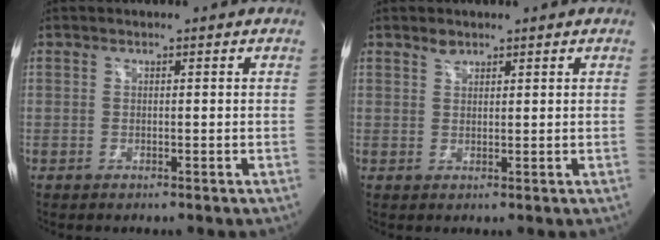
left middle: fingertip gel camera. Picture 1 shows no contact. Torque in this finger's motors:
{"motor_torque": [0.09, 0.07, -0.02, 0.00]}